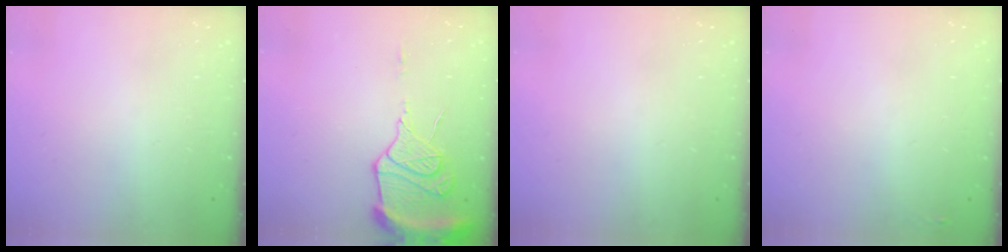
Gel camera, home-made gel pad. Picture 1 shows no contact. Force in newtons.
{"total": 15.9, "press": 15.8, "slide": 1.9}
{"total": 0.0}
{"total": 8.1, "press": 2.7, "slide": 7.7}